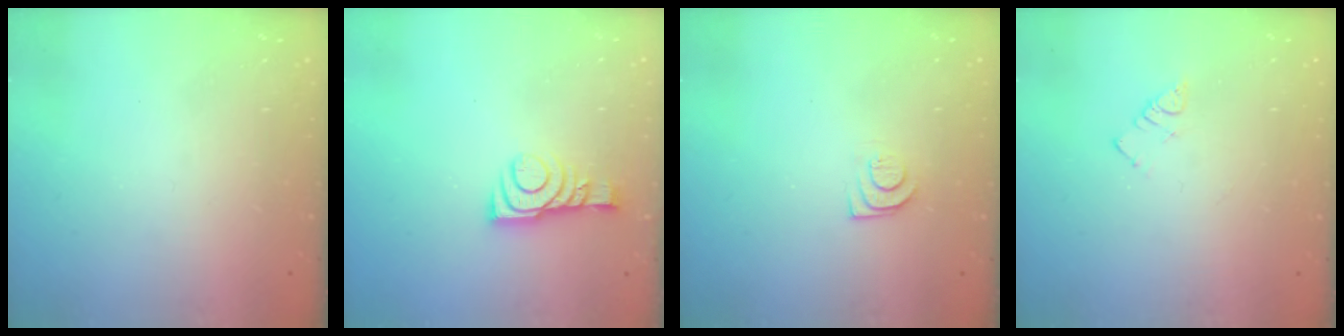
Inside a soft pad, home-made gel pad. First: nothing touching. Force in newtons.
{"total": 9.1, "press": 9.1, "slide": 0.4}
{"total": 7.9, "press": 7.8, "slide": 0.7}
{"total": 3.2, "press": 3.2, "slide": 0.4}